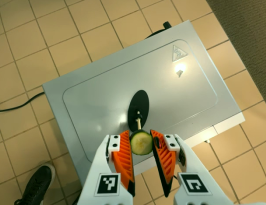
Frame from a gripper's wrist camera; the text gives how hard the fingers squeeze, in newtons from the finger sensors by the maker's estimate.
{"total": 6.2, "left": 5.5, "right": 6.8}